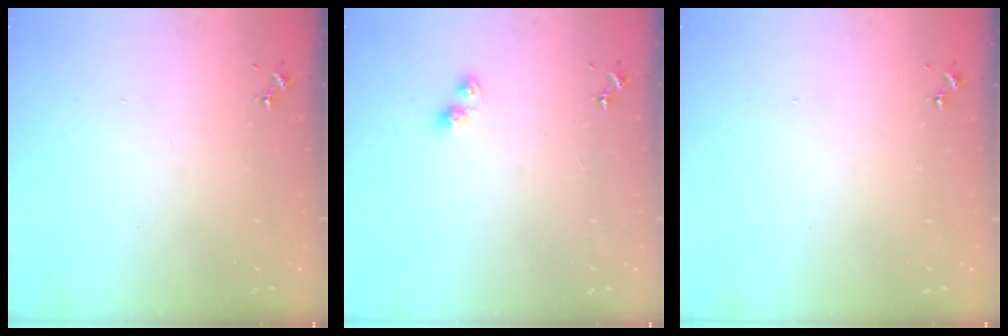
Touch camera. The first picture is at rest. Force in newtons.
{"total": 4.2, "press": 4.2, "slide": 0.5}
{"total": 0.0}